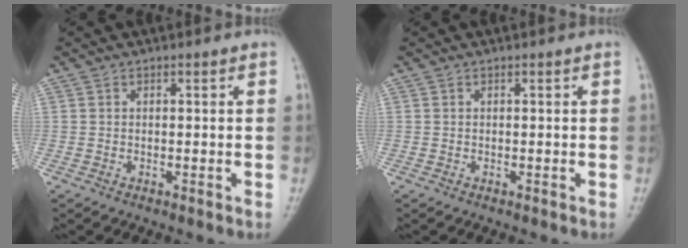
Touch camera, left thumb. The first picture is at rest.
{"total": 0.0}